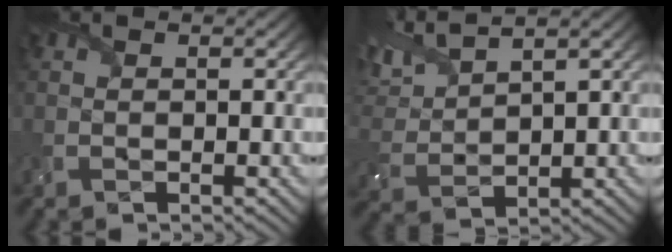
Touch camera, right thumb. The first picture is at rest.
{"total": 6.8, "force": [5.2, 1.6, 4.1], "torque": [-0.113, 0.022, 0.106]}